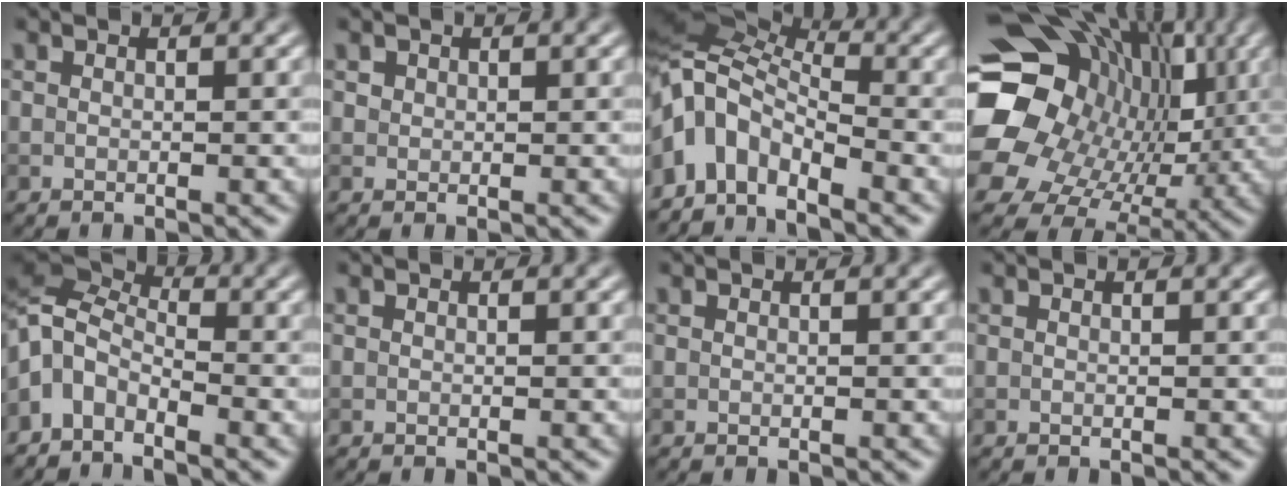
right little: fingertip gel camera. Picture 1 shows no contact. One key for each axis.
{"total": 0.7, "fx": 0.3, "fy": 0.7, "fz": 0.1, "tx": 0.004, "ty": -0.004, "tz": 0.004}
{"total": 7.9, "fx": -2.1, "fy": 4.6, "fz": 6.1, "tx": -0.112, "ty": 0.019, "tz": -0.067}
{"total": 17.3, "fx": 2.3, "fy": 14.5, "fz": 9.1, "tx": -0.174, "ty": -0.012, "tz": 0.049}
{"total": 4.1, "fx": -2.2, "fy": 2.4, "fz": 2.4, "tx": -0.043, "ty": 0.009, "tz": -0.064}
{"total": 0.0}
{"total": 0.0}
{"total": 0.0}